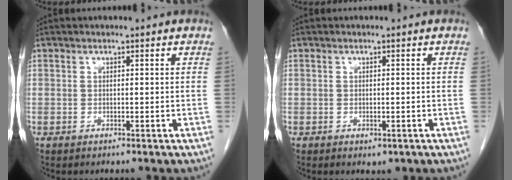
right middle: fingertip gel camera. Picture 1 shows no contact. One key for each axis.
{"total": 1.4, "fx": -0.6, "fy": 0.7, "fz": 1.0, "tx": -0.011, "ty": -0.002, "tz": -0.002}